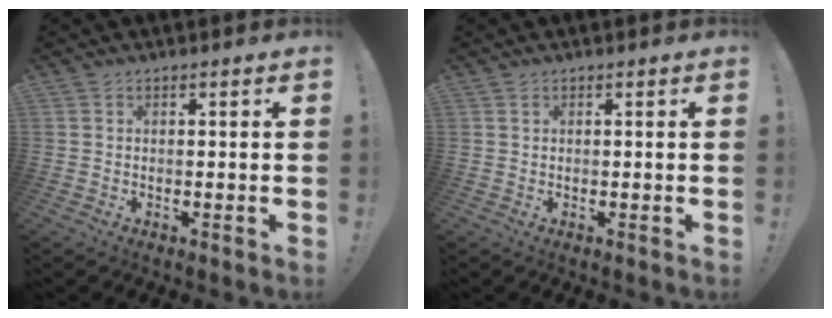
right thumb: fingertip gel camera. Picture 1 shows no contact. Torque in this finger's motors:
{"motor_torque": [0.03, 0.05, -0.38, 0.02, -0.08]}